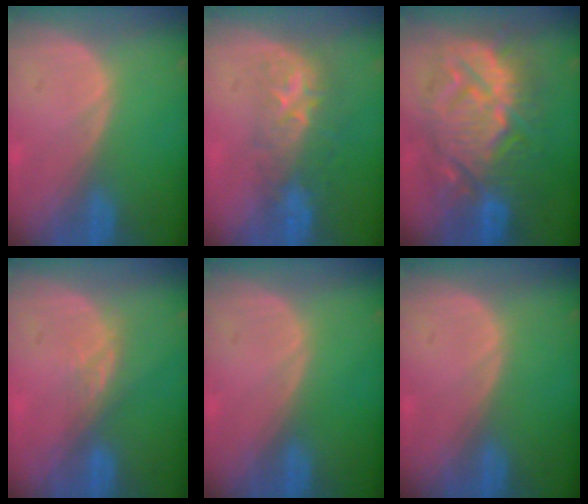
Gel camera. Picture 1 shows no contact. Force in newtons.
{"total": 8.5, "press": 7.3, "slide": 4.2}
{"total": 13.5, "press": 13.4, "slide": 1.3}
{"total": 2.5, "press": 2.1, "slide": 1.4}
{"total": 0.0}
{"total": 0.0}